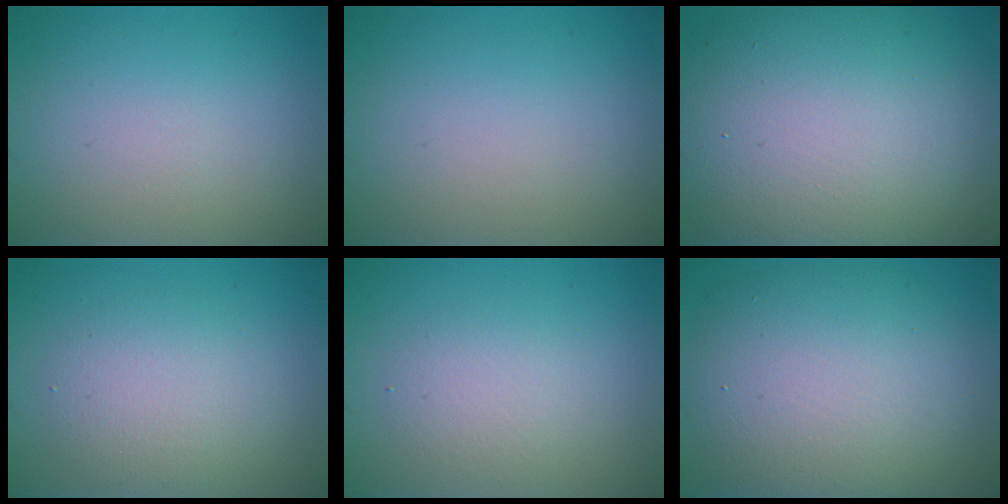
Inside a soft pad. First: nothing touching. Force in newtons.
{"total": 0.0}
{"total": 15.7, "press": 15.6, "slide": 0.9}
{"total": 3.8, "press": 3.8, "slide": 0.1}
{"total": 2.8, "press": 2.8, "slide": 0.1}
{"total": 10.1, "press": 10.1, "slide": 0.6}